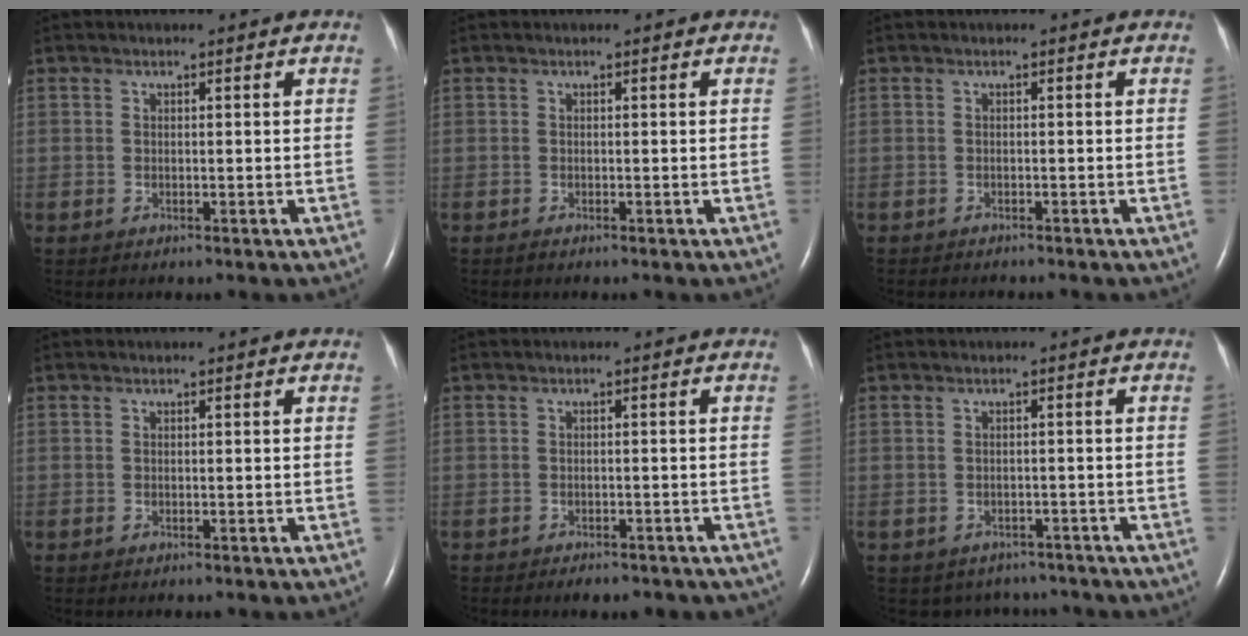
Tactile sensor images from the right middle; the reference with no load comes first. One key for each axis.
{"total": 0.0}
{"total": 2.6, "fx": -2.4, "fy": 0.6, "fz": 1.0, "tx": -0.017, "ty": -0.004, "tz": -0.024}
{"total": 0.0}
{"total": 5.6, "fx": -4.6, "fy": 2.3, "fz": 2.2, "tx": -0.024, "ty": 0.002, "tz": -0.044}
{"total": 4.7, "fx": -4.0, "fy": 2.5, "fz": -0.2, "tx": 0.005, "ty": 0.012, "tz": -0.042}